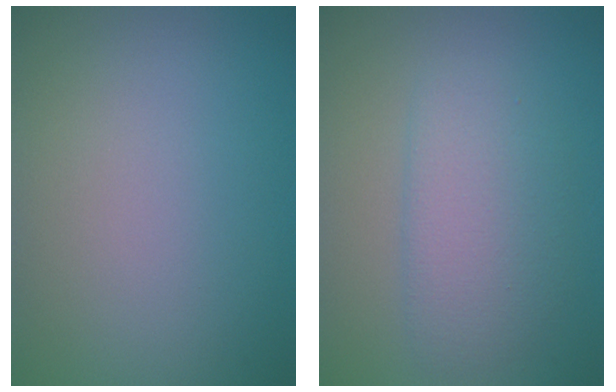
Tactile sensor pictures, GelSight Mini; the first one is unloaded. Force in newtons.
{"total": 3.6, "press": 3.6, "slide": 0.1}